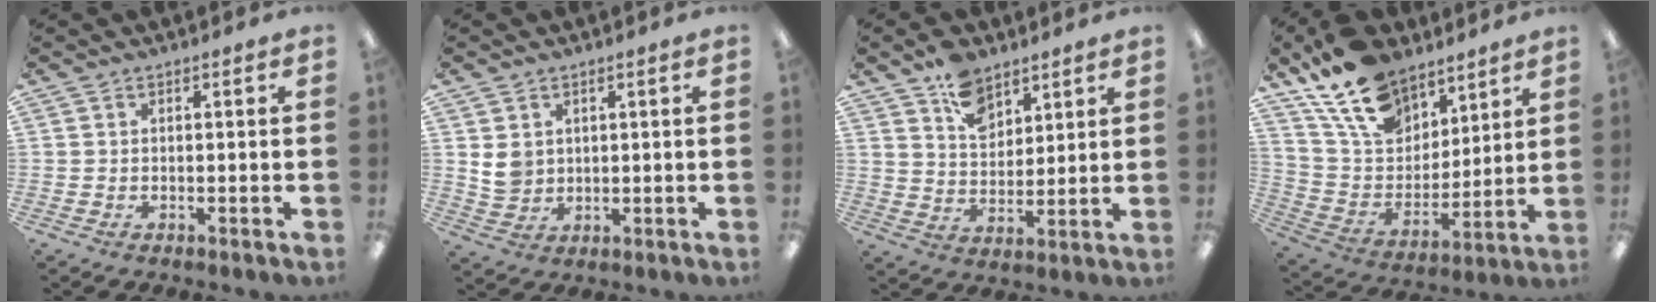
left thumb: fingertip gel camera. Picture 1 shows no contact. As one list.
[{"total": 4.8, "force": [1.8, 4.1, 1.7], "torque": [-0.024, 0.000, 0.035]}, {"total": 9.7, "force": [6.8, 6.0, 3.5], "torque": [-0.054, -0.034, 0.126]}, {"total": 18.4, "force": [12.9, 10.7, 7.7], "torque": [-0.154, -0.068, 0.243]}]